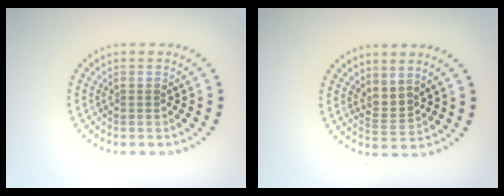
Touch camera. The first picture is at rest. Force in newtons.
{"total": 1.9, "press": 1.3, "slide": 1.3}